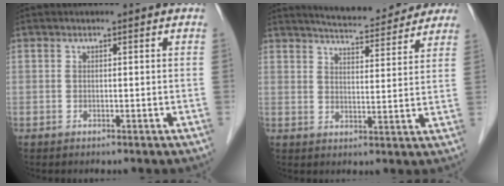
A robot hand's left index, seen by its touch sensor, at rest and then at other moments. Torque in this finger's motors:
{"motor_torque": [0.74, -0.99, 0.58, 0.11]}